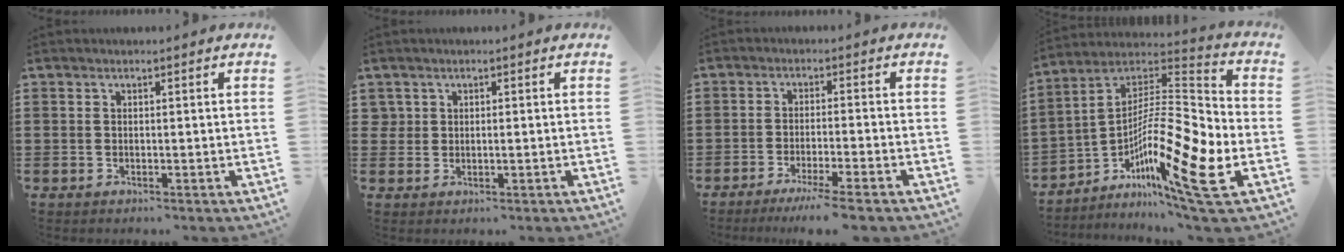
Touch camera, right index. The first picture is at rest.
{"total": 1.2, "force": [0.3, 1.0, 0.6], "torque": [-0.014, 0.007, 0.005]}
{"total": 4.5, "force": [-3.6, -0.5, 2.7], "torque": [-0.057, -0.019, -0.069]}
{"total": 16.1, "force": [-7.5, 2.7, 14.0], "torque": [-0.257, -0.010, -0.141]}